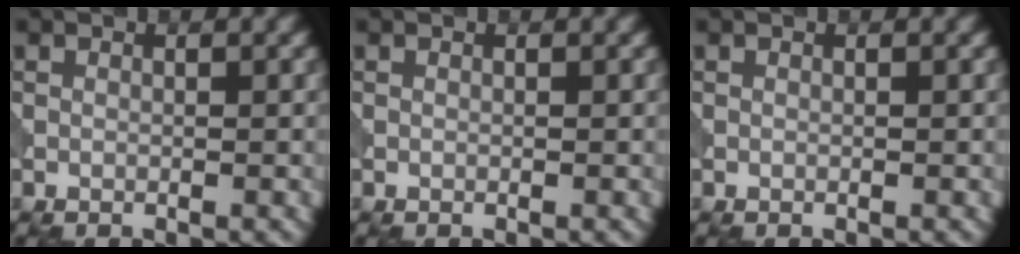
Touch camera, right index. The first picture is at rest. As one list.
[{"total": 0.0}, {"total": 0.0}]